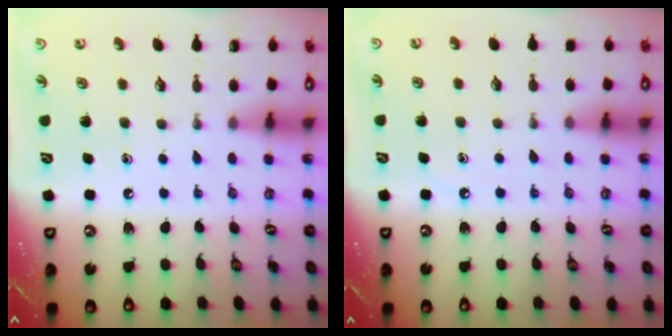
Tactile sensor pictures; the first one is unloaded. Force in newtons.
{"total": 4.8, "press": 4.8, "slide": 0.7}